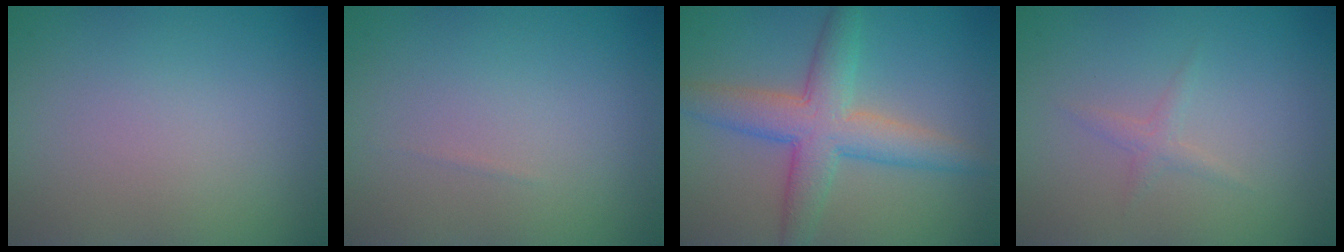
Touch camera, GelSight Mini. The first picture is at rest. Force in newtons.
{"total": 0.0}
{"total": 5.9, "press": 5.9, "slide": 0.3}
{"total": 1.0, "press": 1.0, "slide": 0.1}